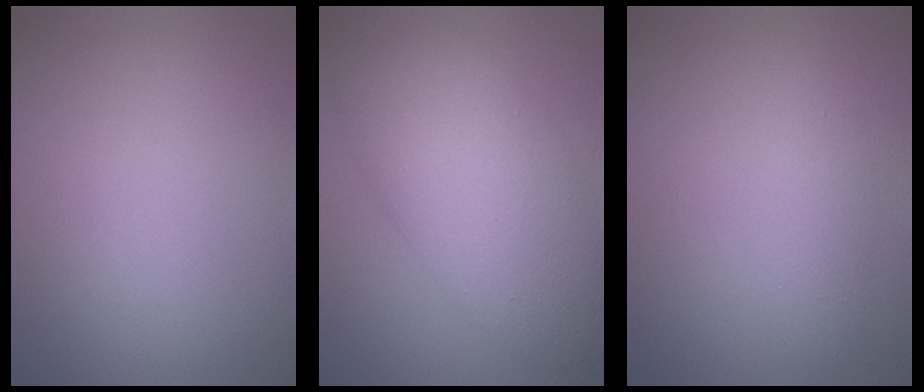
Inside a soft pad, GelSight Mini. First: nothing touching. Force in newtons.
{"total": 8.4, "press": 8.4, "slide": 0.2}
{"total": 2.3, "press": 2.3, "slide": 0.0}